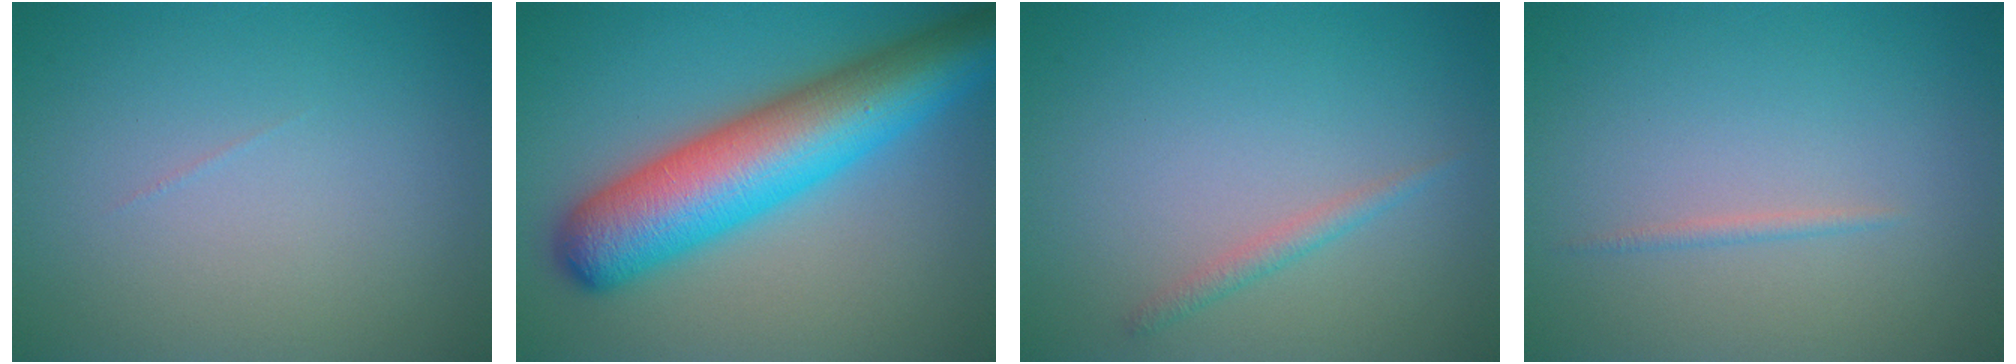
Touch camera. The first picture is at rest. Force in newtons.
{"total": 11.1, "press": 11.1, "slide": 0.3}
{"total": 1.2, "press": 1.1, "slide": 0.0}
{"total": 0.7, "press": 0.7, "slide": 0.1}